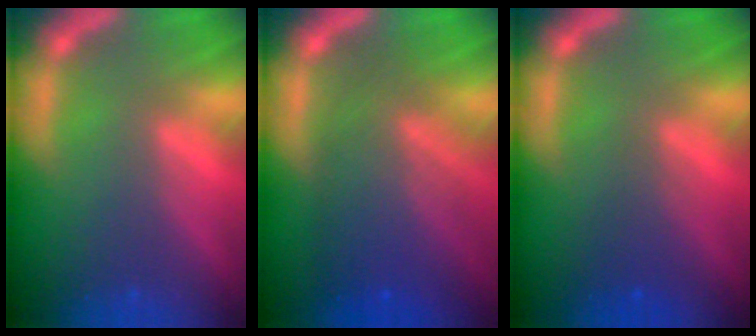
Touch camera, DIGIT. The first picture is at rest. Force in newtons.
{"total": 8.0}
{"total": 2.0}